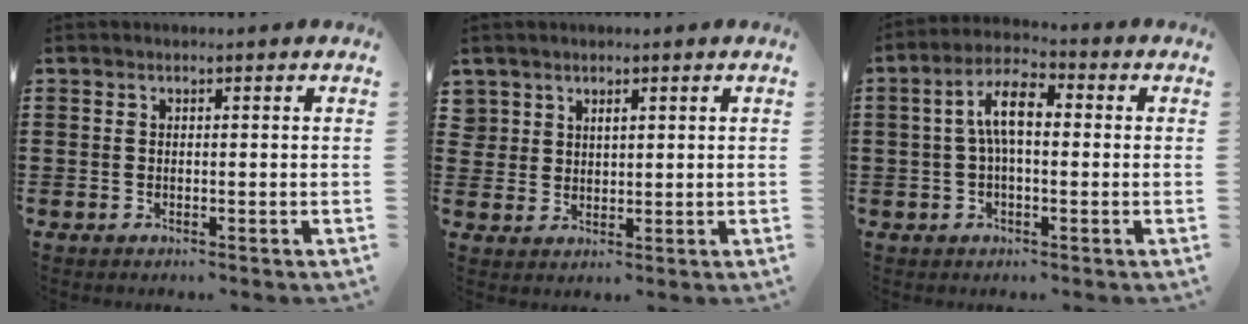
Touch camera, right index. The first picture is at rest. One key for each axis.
{"total": 2.4, "fx": 1.7, "fy": 1.6, "fz": 0.3, "tx": -0.013, "ty": 0.007, "tz": 0.034}
{"total": 7.2, "fx": 0.3, "fy": 2.8, "fz": 6.6, "tx": -0.135, "ty": 0.008, "tz": 0.000}